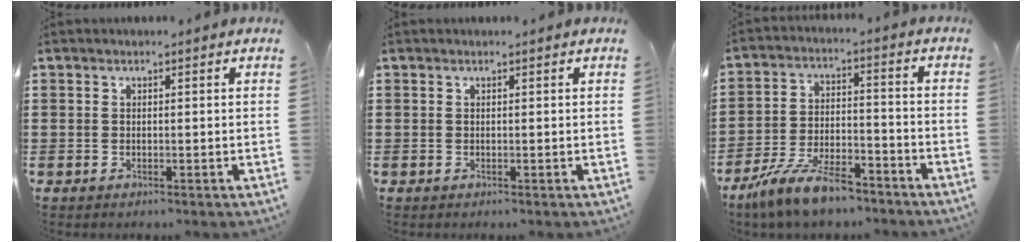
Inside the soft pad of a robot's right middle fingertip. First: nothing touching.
{"total": 0.0}
{"total": 9.7, "force": [-7.9, 2.1, 5.2], "torque": [-0.111, 0.013, -0.153]}